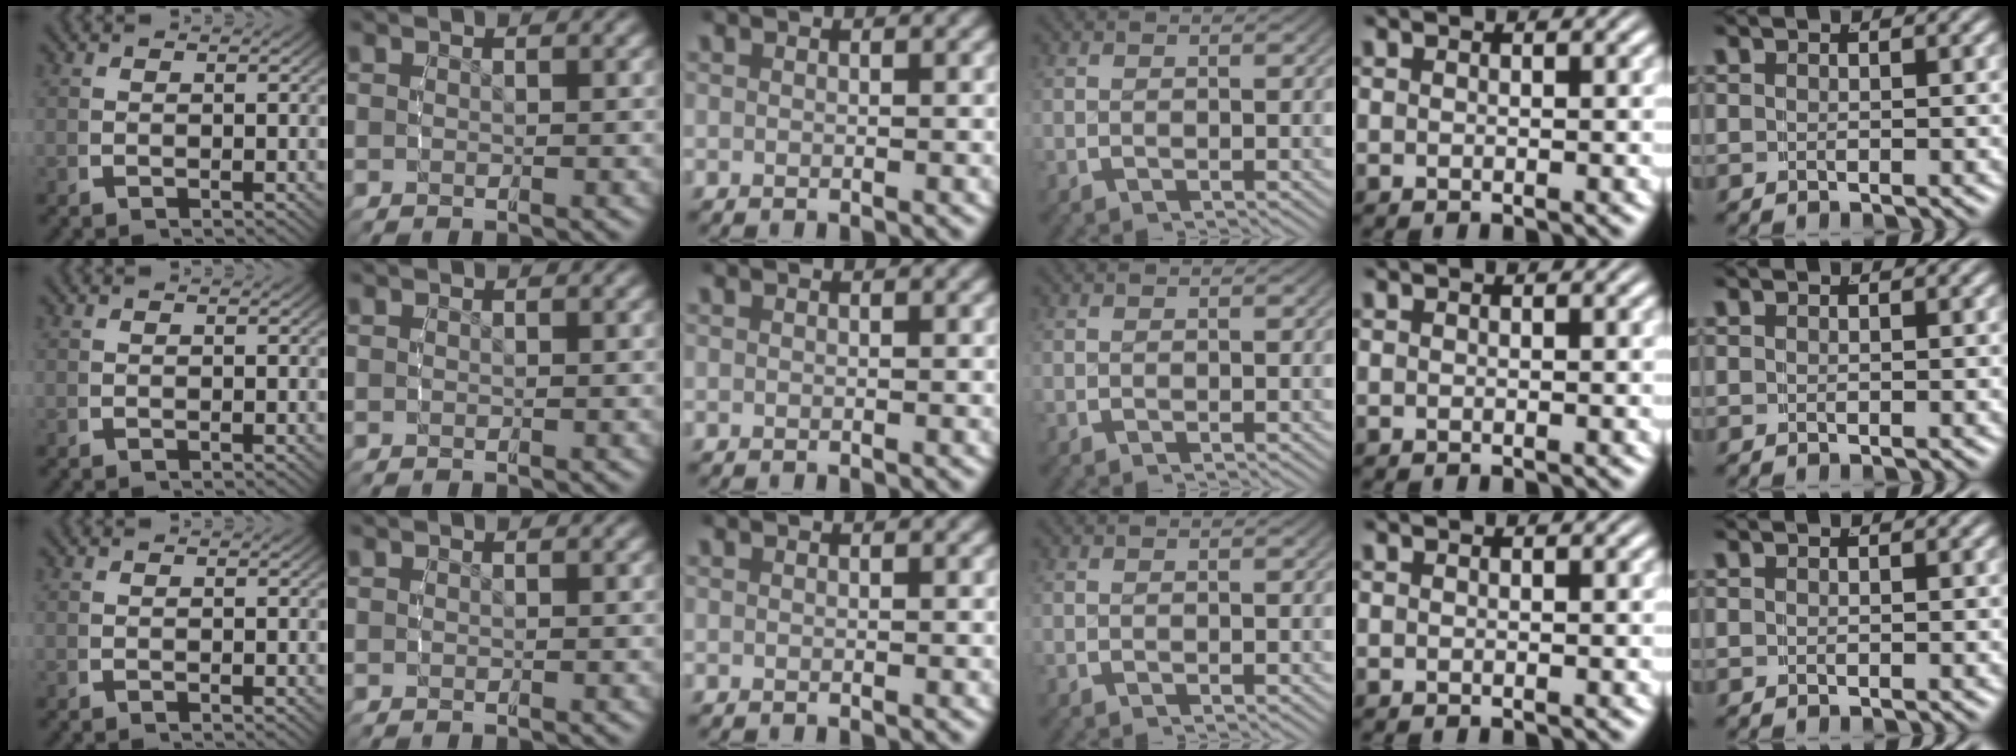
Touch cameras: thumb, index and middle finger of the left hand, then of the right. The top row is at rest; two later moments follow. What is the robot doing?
{"motion": "reach", "object": "shirt"}